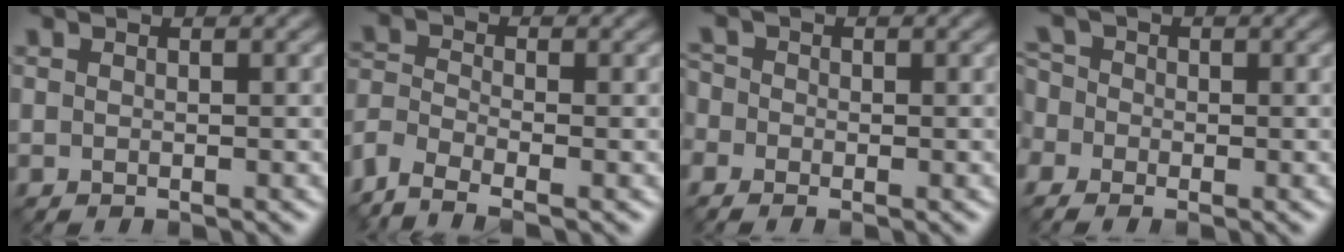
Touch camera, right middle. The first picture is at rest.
{"total": 3.8, "force": [-3.2, 1.3, 1.7], "torque": [-0.041, -0.003, -0.082]}
{"total": 3.1, "force": [-1.3, 2.4, 1.4], "torque": [-0.016, 0.014, -0.031]}
{"total": 4.6, "force": [-1.3, 3.6, 2.5], "torque": [-0.051, 0.018, -0.038]}